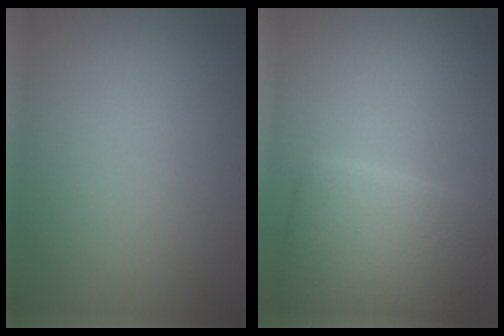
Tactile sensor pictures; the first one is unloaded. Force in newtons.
{"total": 6.2, "press": 6.2, "slide": 0.2}